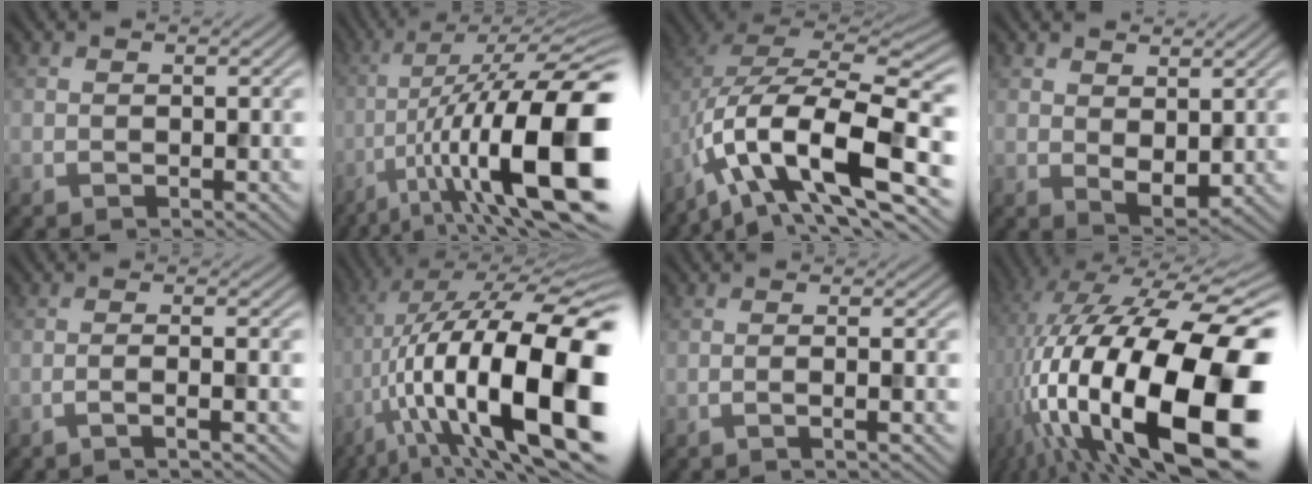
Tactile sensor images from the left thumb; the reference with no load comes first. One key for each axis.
{"total": 18.8, "fx": -6.5, "fy": 5.3, "fz": 16.8, "tx": -0.266, "ty": 0.001, "tz": -0.108}
{"total": 14.8, "fx": -6.1, "fy": 6.3, "fz": 11.9, "tx": -0.228, "ty": -0.001, "tz": -0.116}
{"total": 3.8, "fx": 1.5, "fy": 2.3, "fz": 2.7, "tx": -0.055, "ty": -0.011, "tz": 0.032}
{"total": 3.3, "fx": -1.7, "fy": 0.3, "fz": 2.8, "tx": -0.040, "ty": 0.012, "tz": -0.045}
{"total": 21.6, "fx": -4.9, "fy": 7.3, "fz": 19.7, "tx": -0.327, "ty": 0.006, "tz": -0.083}
{"total": 2.3, "fx": -1.1, "fy": 0.1, "fz": 2.1, "tx": -0.030, "ty": 0.006, "tz": -0.026}
{"total": 23.7, "fx": -6.0, "fy": 9.6, "fz": 20.8, "tx": -0.379, "ty": -0.011, "tz": -0.108}